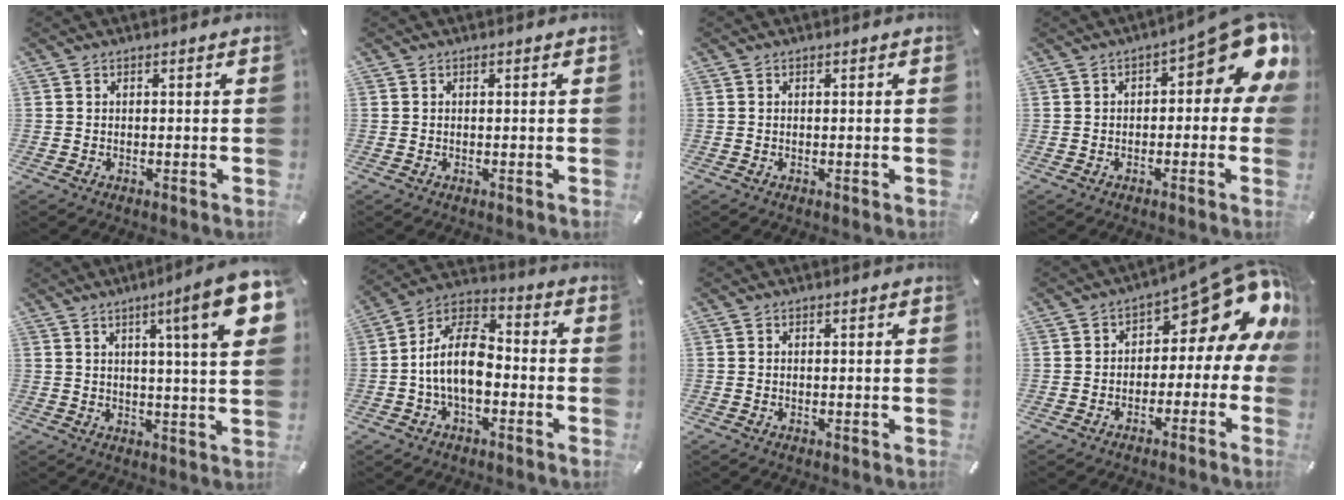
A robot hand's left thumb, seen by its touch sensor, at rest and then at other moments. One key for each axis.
{"total": 0.0}
{"total": 0.0}
{"total": 13.6, "fx": 5.6, "fy": 5.2, "fz": 11.2, "tx": -0.140, "ty": -0.046, "tz": 0.092}
{"total": 15.3, "fx": 6.2, "fy": 1.4, "fz": 13.9, "tx": -0.210, "ty": -0.027, "tz": 0.086}
{"total": 13.0, "fx": -3.2, "fy": 7.6, "fz": 10.0, "tx": -0.209, "ty": 0.016, "tz": -0.059}
{"total": 0.0}
{"total": 13.0, "fx": 6.9, "fy": 6.1, "fz": 9.1, "tx": -0.108, "ty": -0.063, "tz": 0.107}